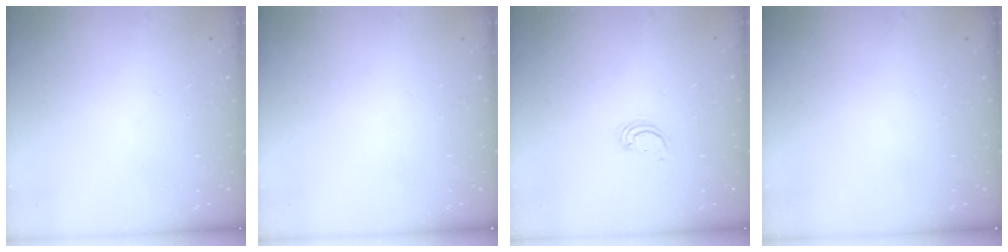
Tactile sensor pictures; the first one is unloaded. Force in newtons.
{"total": 0.0}
{"total": 2.1, "press": 2.1, "slide": 0.1}
{"total": 0.0}